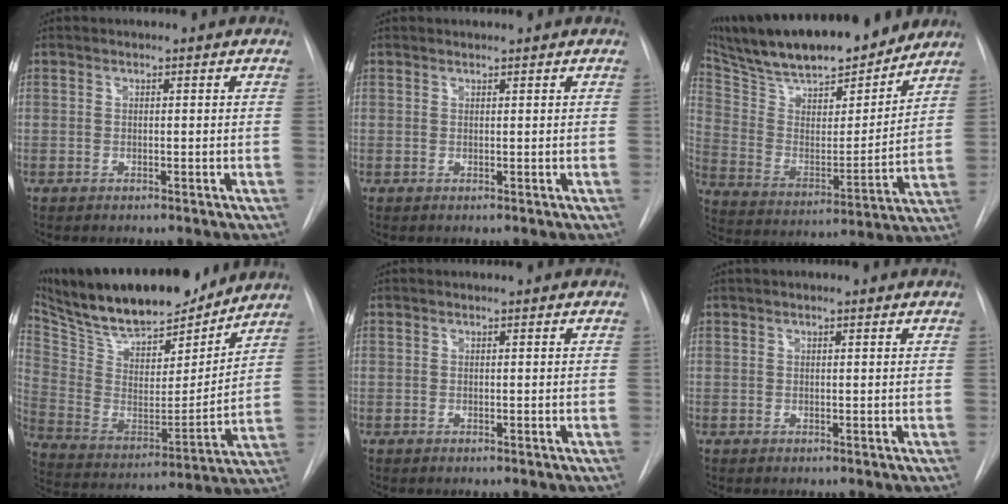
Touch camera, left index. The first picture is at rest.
{"total": 0.7, "force": [0.7, 0.0, 0.0], "torque": [-0.005, 0.008, 0.015]}
{"total": 25.7, "force": [21.8, 5.8, 12.3], "torque": [-0.221, 0.009, 0.340]}
{"total": 24.3, "force": [20.9, 6.4, 10.7], "torque": [-0.203, -0.003, 0.337]}
{"total": 0.0}
{"total": 1.4, "force": [1.0, 0.2, 0.9], "torque": [-0.014, 0.014, 0.013]}